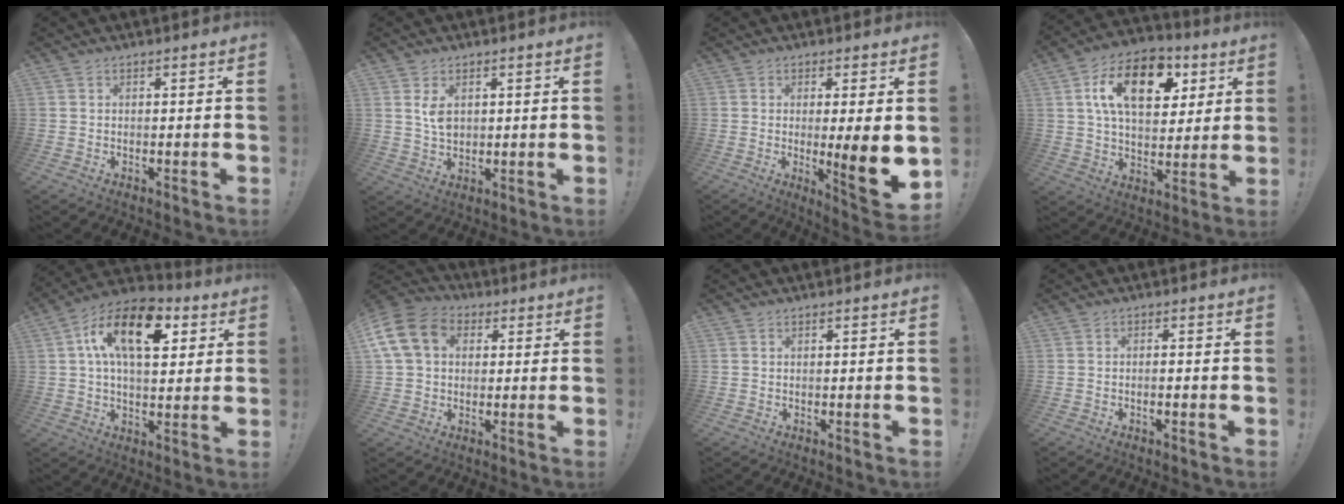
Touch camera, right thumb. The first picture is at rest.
{"total": 4.9, "force": [1.4, 3.4, 3.2], "torque": [-0.040, -0.007, 0.025]}
{"total": 11.6, "force": [-1.0, 1.1, 11.5], "torque": [-0.148, -0.017, -0.010]}
{"total": 18.0, "force": [6.5, 10.9, 12.8], "torque": [-0.196, -0.009, 0.113]}
{"total": 18.1, "force": [6.0, 9.7, 14.1], "torque": [-0.227, 0.001, 0.102]}
{"total": 14.7, "force": [4.1, 11.2, 8.7], "torque": [-0.152, 0.001, 0.085]}
{"total": 0.0}
{"total": 1.3, "force": [-0.7, 0.0, 1.1], "torque": [-0.020, 0.000, -0.012]}